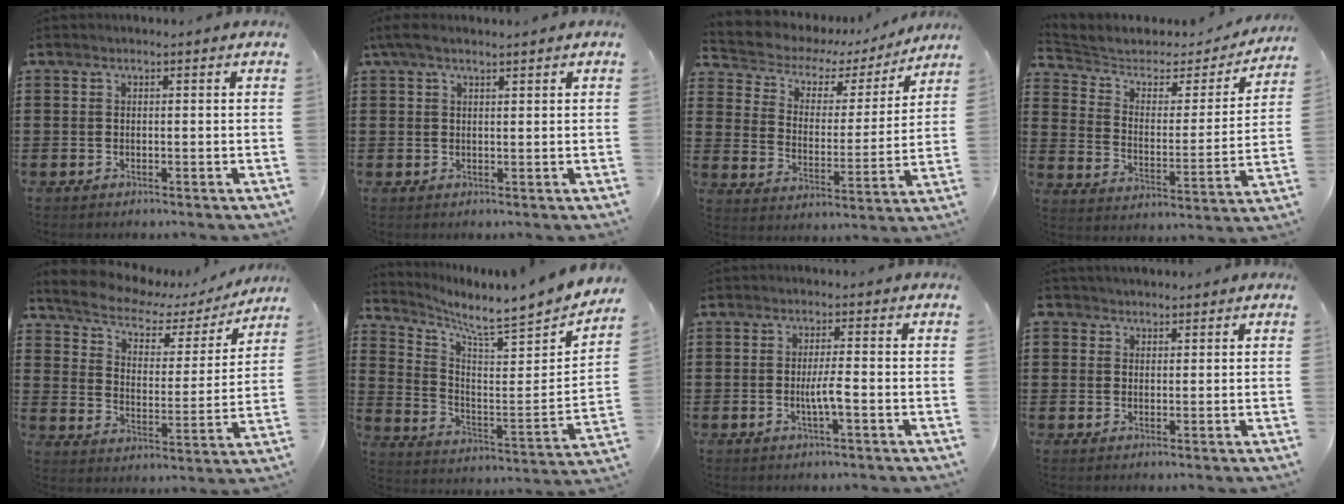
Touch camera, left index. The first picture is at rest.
{"total": 2.5, "force": [1.7, 0.6, 1.8], "torque": [-0.038, 0.004, 0.031]}
{"total": 4.5, "force": [3.5, 2.6, 1.2], "torque": [-0.051, -0.022, 0.051]}
{"total": 3.9, "force": [3.0, 2.3, 1.1], "torque": [-0.046, -0.019, 0.044]}
{"total": 5.1, "force": [4.3, 1.9, 2.0], "torque": [-0.064, -0.027, 0.068]}
{"total": 5.0, "force": [4.7, -0.2, 1.7], "torque": [-0.047, -0.066, 0.065]}
{"total": 3.1, "force": [-0.6, 0.2, 3.1], "torque": [-0.061, -0.003, -0.015]}
{"total": 2.0, "force": [1.4, 1.4, -0.1], "torque": [-0.006, 0.008, 0.027]}